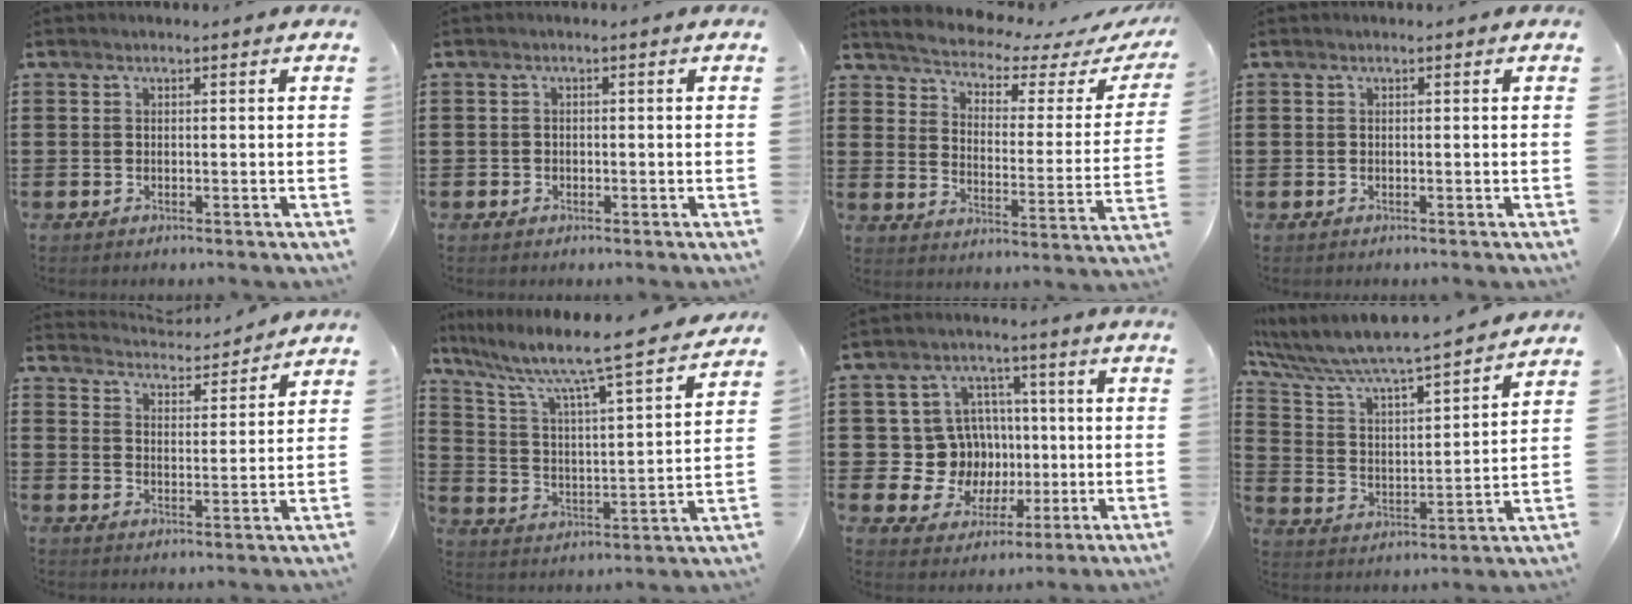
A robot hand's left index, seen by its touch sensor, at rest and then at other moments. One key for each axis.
{"total": 0.9, "fx": -0.4, "fy": 0.8, "fz": 0.1, "tx": -0.005, "ty": 0.003, "tz": -0.010}
{"total": 3.8, "fx": 3.6, "fy": 0.3, "fz": 1.0, "tx": -0.046, "ty": -0.034, "tz": 0.053}
{"total": 0.0}
{"total": 4.0, "fx": 3.9, "fy": -0.2, "fz": 0.1, "tx": -0.023, "ty": -0.030, "tz": 0.066}
{"total": 8.2, "fx": 6.9, "fy": 0.1, "fz": 4.5, "tx": -0.111, "ty": -0.062, "tz": 0.102}
{"total": 9.9, "fx": 0.6, "fy": 9.5, "fz": 2.7, "tx": -0.077, "ty": 0.005, "tz": 0.025}
{"total": 7.2, "fx": 6.6, "fy": 0.5, "fz": 2.8, "tx": -0.087, "ty": -0.055, "tz": 0.106}